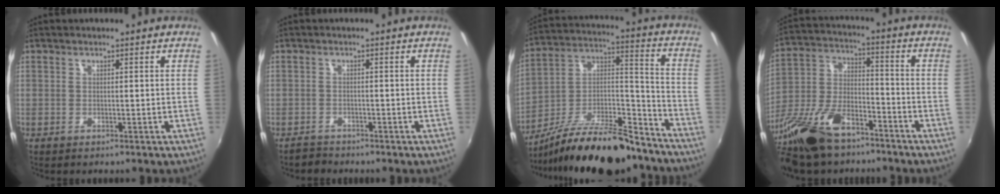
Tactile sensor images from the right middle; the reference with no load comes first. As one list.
[{"total": 2.1, "force": [-1.9, 0.9, -0.2], "torque": [-0.004, 0.002, -0.035]}, {"total": 22.1, "force": [-17.7, 6.2, 11.8], "torque": [-0.205, 0.008, -0.283]}, {"total": 18.2, "force": [-12.6, 8.1, 10.4], "torque": [-0.229, -0.009, -0.237]}]